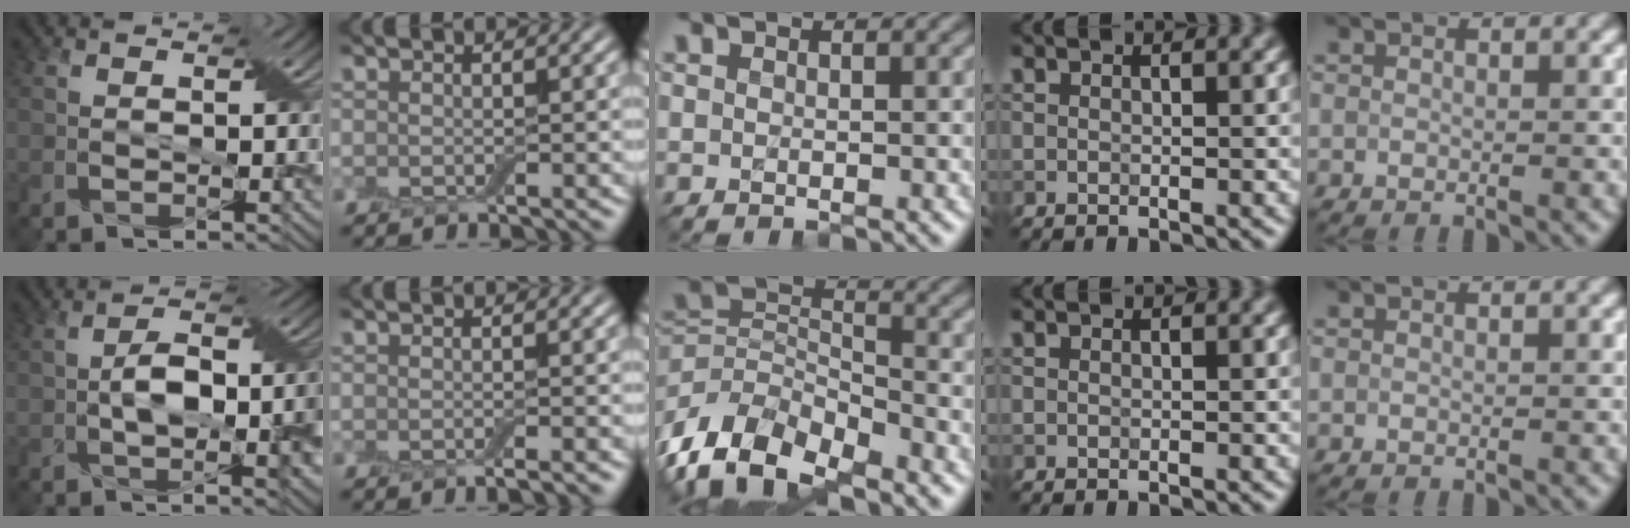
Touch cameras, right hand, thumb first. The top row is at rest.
{"thumb": {"total": 9.2, "force": [-1.0, 4.1, 8.2], "torque": [-0.138, 0.006, -0.019]}, "index": {"total": 1.2, "force": [-0.6, 0.2, 1.1], "torque": [-0.009, -0.002, -0.010]}, "middle": {"total": 8.9, "force": [-5.6, 4.7, 5.1], "torque": [-0.097, -0.012, -0.114]}}